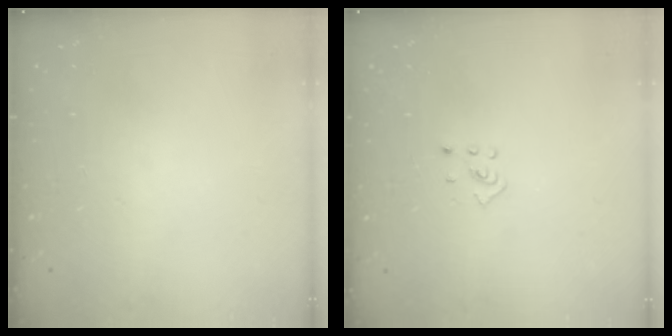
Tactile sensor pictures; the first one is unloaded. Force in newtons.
{"total": 2.5, "press": 2.4, "slide": 0.8}